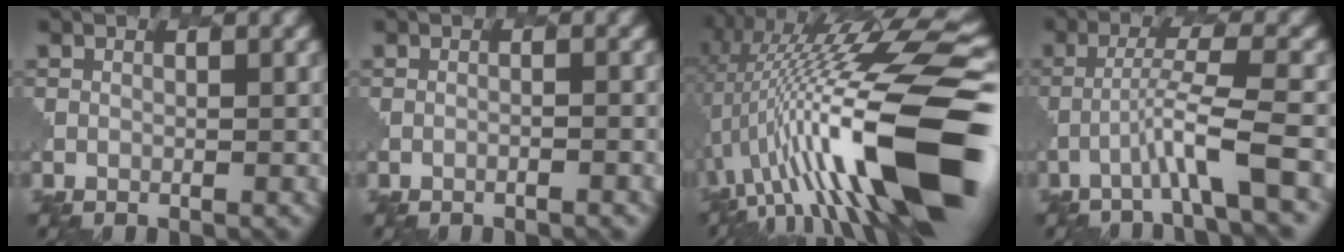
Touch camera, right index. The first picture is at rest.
{"total": 0.9, "force": [-0.6, 0.3, 0.7], "torque": [-0.003, 0.007, -0.019]}
{"total": 17.2, "force": [-1.5, 4.4, 16.5], "torque": [-0.266, 0.036, -0.034]}
{"total": 4.2, "force": [-2.0, -0.1, 3.7], "torque": [-0.063, 0.014, -0.054]}